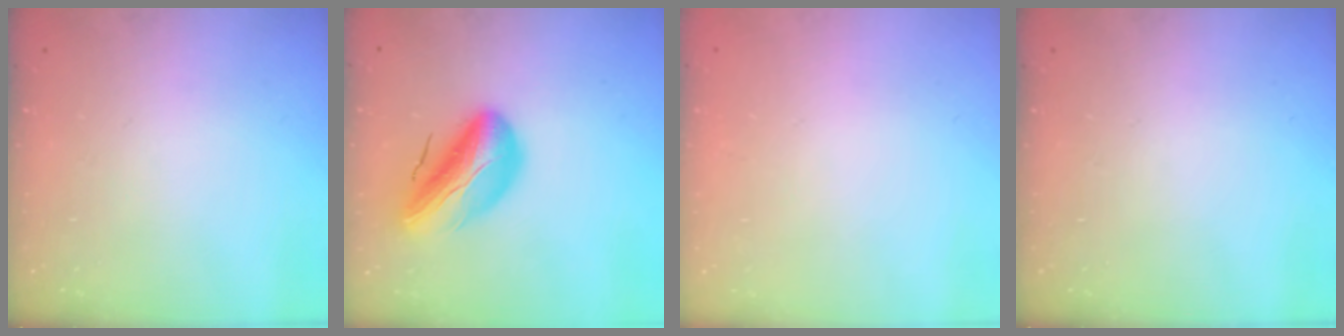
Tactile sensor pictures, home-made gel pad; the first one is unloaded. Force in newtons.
{"total": 16.2, "press": 15.7, "slide": 4.0}
{"total": 2.2, "press": 2.2, "slide": 0.1}
{"total": 0.0}